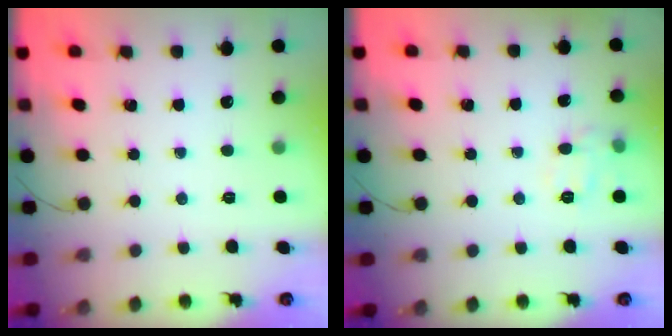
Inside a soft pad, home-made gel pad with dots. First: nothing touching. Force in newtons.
{"total": 8.1, "press": 8.0, "slide": 1.1}